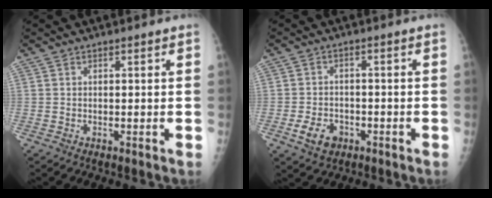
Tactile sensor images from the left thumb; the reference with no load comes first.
{"total": 5.6, "force": [-2.5, 4.0, 2.9], "torque": [-0.043, 0.012, -0.038]}